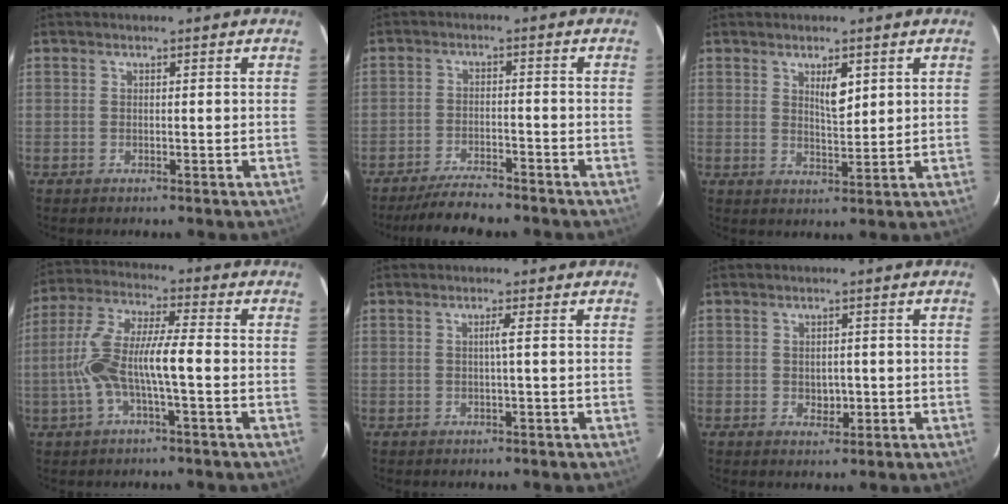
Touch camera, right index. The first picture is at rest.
{"total": 6.9, "force": [-6.4, 0.5, 2.5], "torque": [-0.041, -0.018, -0.109]}
{"total": 3.8, "force": [1.7, 1.1, 3.2], "torque": [-0.056, -0.003, 0.033]}
{"total": 10.3, "force": [-2.0, 1.5, 10.0], "torque": [-0.213, 0.023, -0.042]}
{"total": 1.0, "force": [0.0, -0.4, 1.0], "torque": [-0.012, 0.002, -0.002]}
{"total": 2.3, "force": [-0.4, 1.6, 1.6], "torque": [-0.023, 0.001, 0.000]}